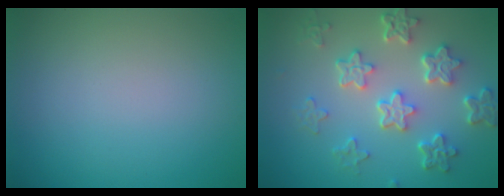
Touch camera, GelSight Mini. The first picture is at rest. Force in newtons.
{"total": 5.6, "press": 4.3, "slide": 3.6}